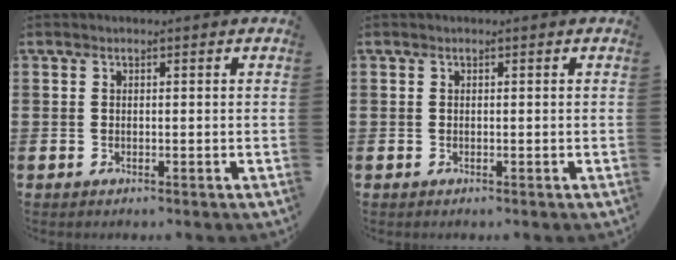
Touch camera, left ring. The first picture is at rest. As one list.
[{"total": 0.0}]